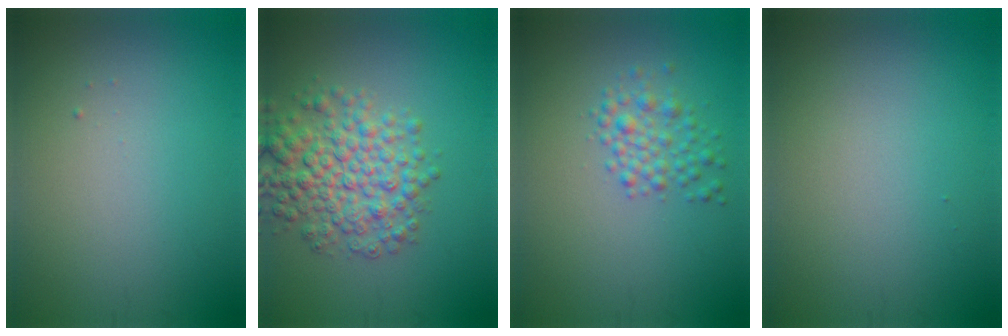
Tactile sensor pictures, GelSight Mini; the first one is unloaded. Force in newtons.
{"total": 6.0, "press": 6.0, "slide": 0.1}
{"total": 2.3, "press": 2.3, "slide": 0.0}
{"total": 0.0}